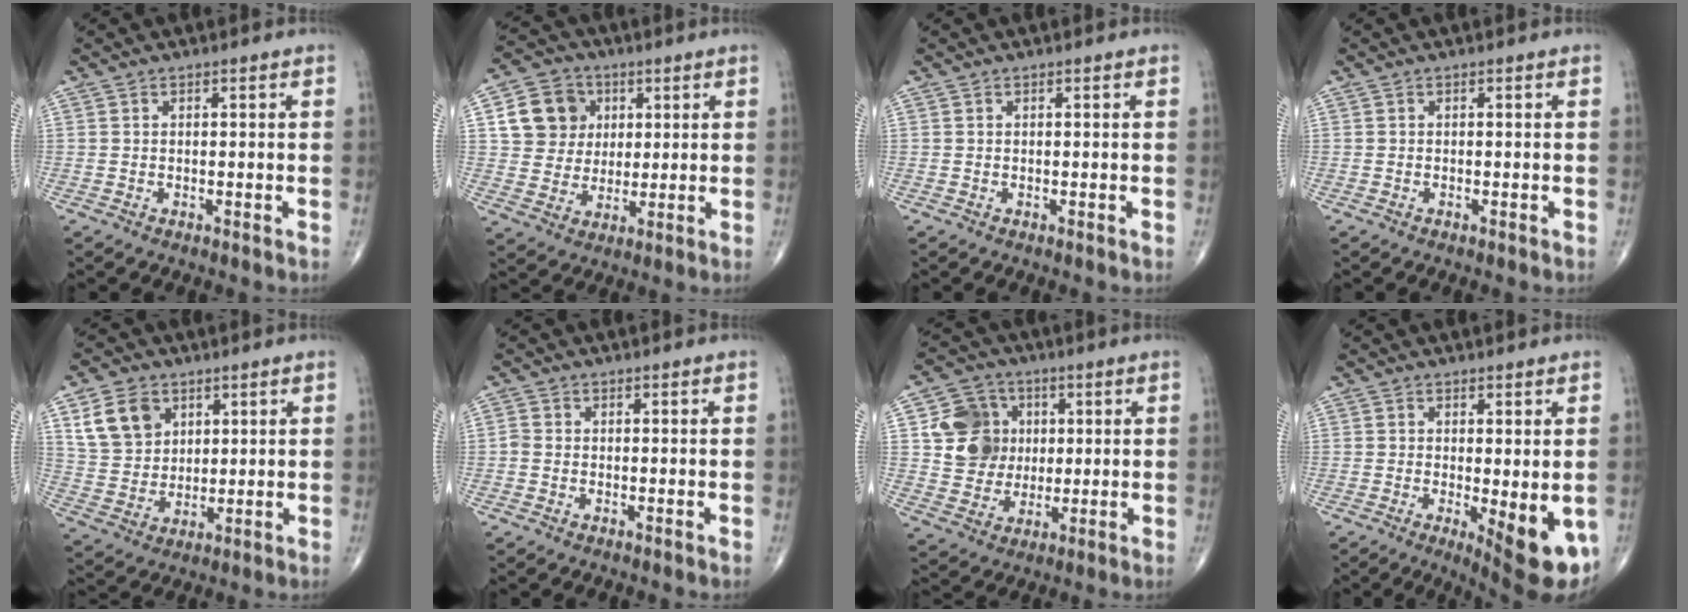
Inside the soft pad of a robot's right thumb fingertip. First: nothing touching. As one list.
[{"total": 10.8, "force": [3.1, 9.6, 3.9], "torque": [-0.039, -0.002, 0.053]}, {"total": 0.0}, {"total": 0.0}, {"total": 10.2, "force": [4.6, 7.6, 4.9], "torque": [-0.071, -0.017, 0.096]}, {"total": 1.3, "force": [-0.2, 1.0, 0.7], "torque": [-0.012, 0.000, -0.005]}, {"total": 11.3, "force": [2.2, 10.1, 4.6], "torque": [-0.043, -0.002, 0.041]}, {"total": 10.3, "force": [-2.7, 3.3, 9.4], "torque": [-0.116, -0.021, -0.029]}]